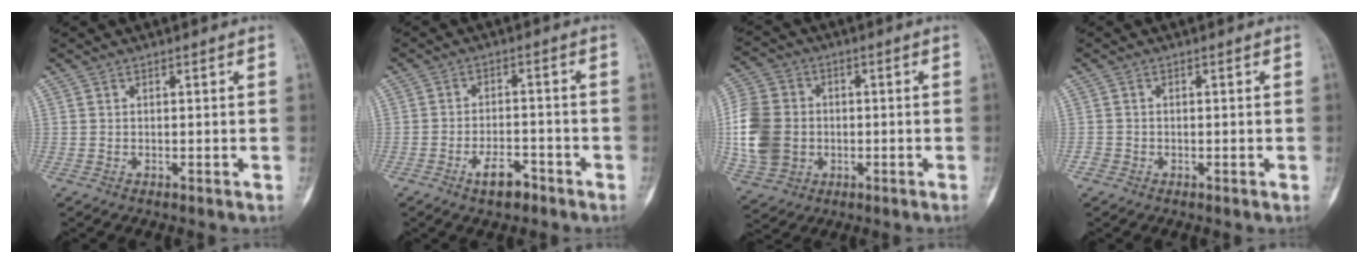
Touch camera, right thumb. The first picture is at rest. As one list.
[{"total": 5.3, "force": [-3.3, 2.5, 3.2], "torque": [-0.052, 0.026, -0.051]}, {"total": 13.9, "force": [-1.4, 11.4, 7.8], "torque": [-0.160, 0.011, -0.028]}, {"total": 1.2, "force": [-0.6, 1.0, 0.0], "torque": [0.002, 0.005, -0.015]}]